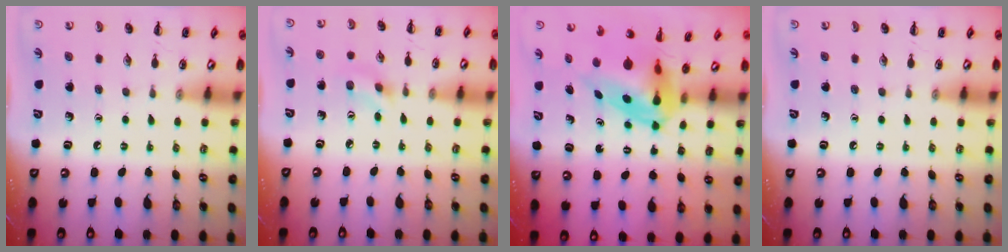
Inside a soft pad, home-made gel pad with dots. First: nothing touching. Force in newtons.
{"total": 1.9, "press": 1.7, "slide": 0.8}
{"total": 7.0, "press": 6.7, "slide": 2.1}
{"total": 0.0}